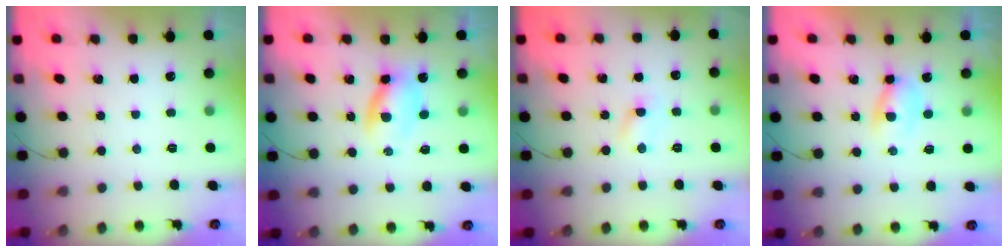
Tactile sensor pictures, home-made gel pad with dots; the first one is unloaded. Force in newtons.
{"total": 3.9, "press": 3.7, "slide": 1.3}
{"total": 3.7, "press": 3.5, "slide": 1.1}
{"total": 2.1, "press": 1.9, "slide": 0.9}